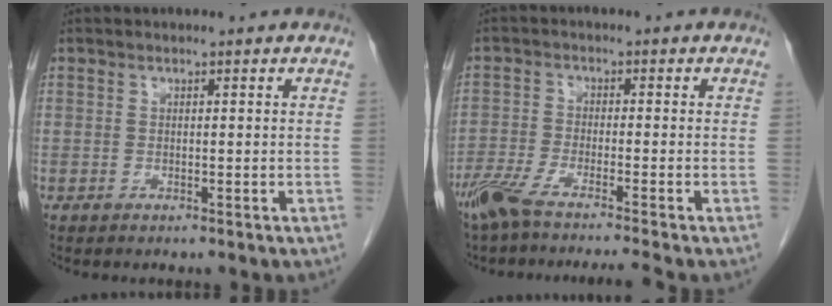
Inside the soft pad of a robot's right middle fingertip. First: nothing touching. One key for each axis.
{"total": 8.8, "fx": -7.4, "fy": -0.8, "fz": 4.8, "tx": -0.080, "ty": -0.020, "tz": -0.126}